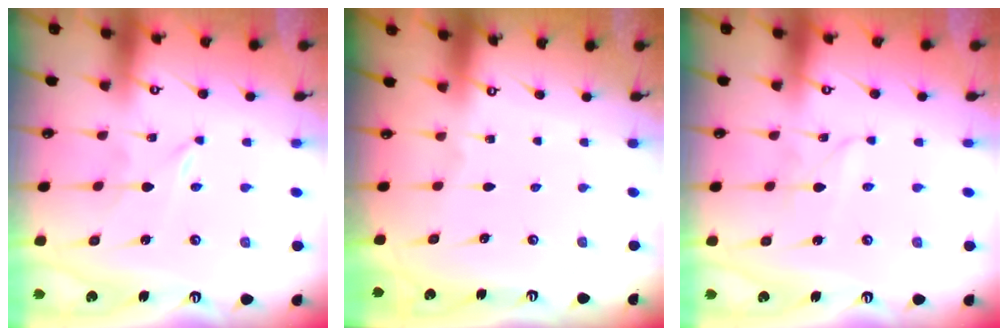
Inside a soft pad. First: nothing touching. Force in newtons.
{"total": 0.0}
{"total": 1.5, "press": 1.5, "slide": 0.2}